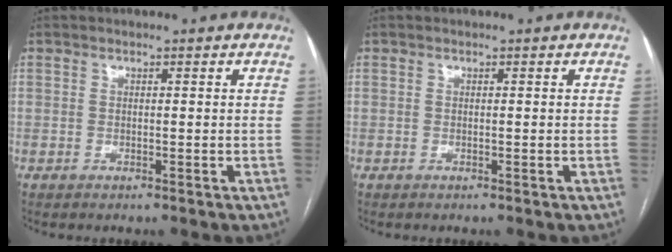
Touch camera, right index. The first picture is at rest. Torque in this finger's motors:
{"motor_torque": [0.00, 0.00, 0.01, 0.01]}